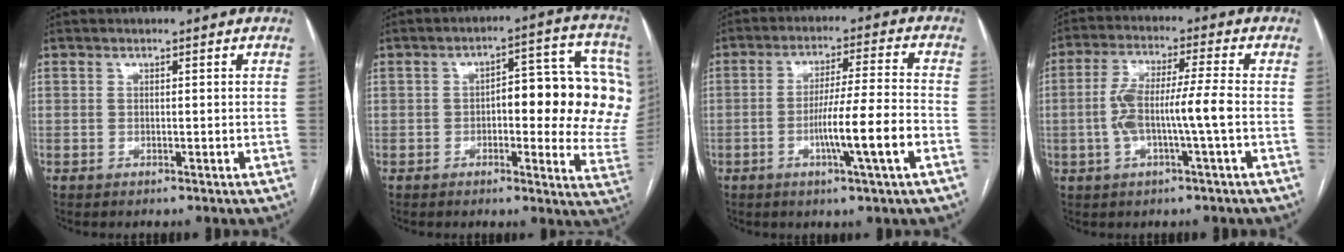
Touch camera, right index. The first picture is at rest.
{"total": 17.5, "force": [1.1, 5.7, 16.5], "torque": [-0.159, 0.030, 0.012]}
{"total": 10.2, "force": [-3.5, -0.9, 9.5], "torque": [-0.164, -0.004, -0.059]}
{"total": 8.6, "force": [-1.5, 0.3, 8.5], "torque": [-0.171, 0.016, -0.030]}